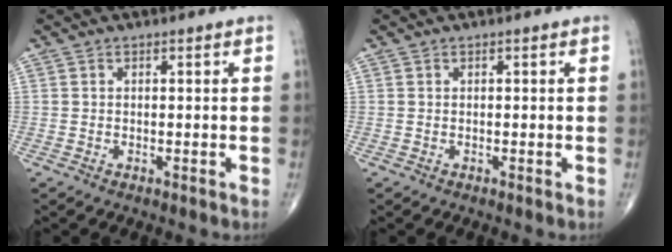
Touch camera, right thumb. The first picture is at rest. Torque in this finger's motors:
{"motor_torque": [0.14, -0.10, 0.12, 0.15, 0.01]}